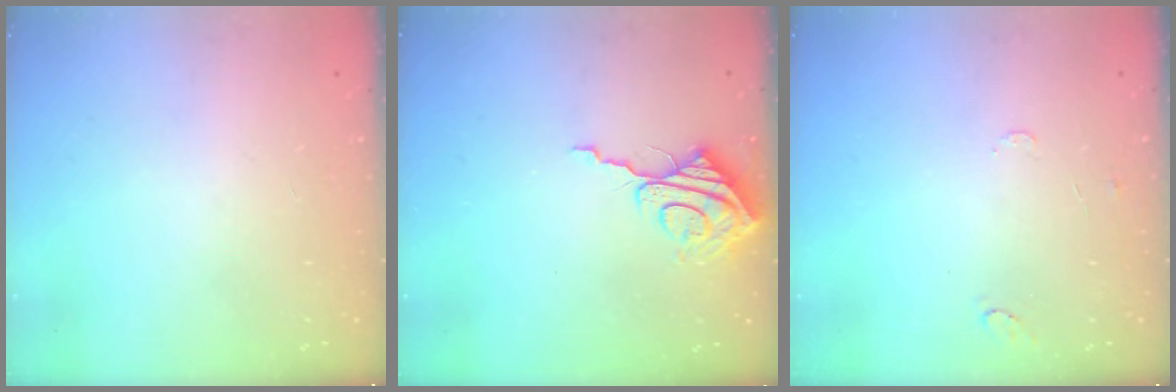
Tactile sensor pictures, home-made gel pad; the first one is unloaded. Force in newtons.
{"total": 9.3, "press": 9.3, "slide": 0.9}
{"total": 5.0, "press": 5.0, "slide": 0.5}